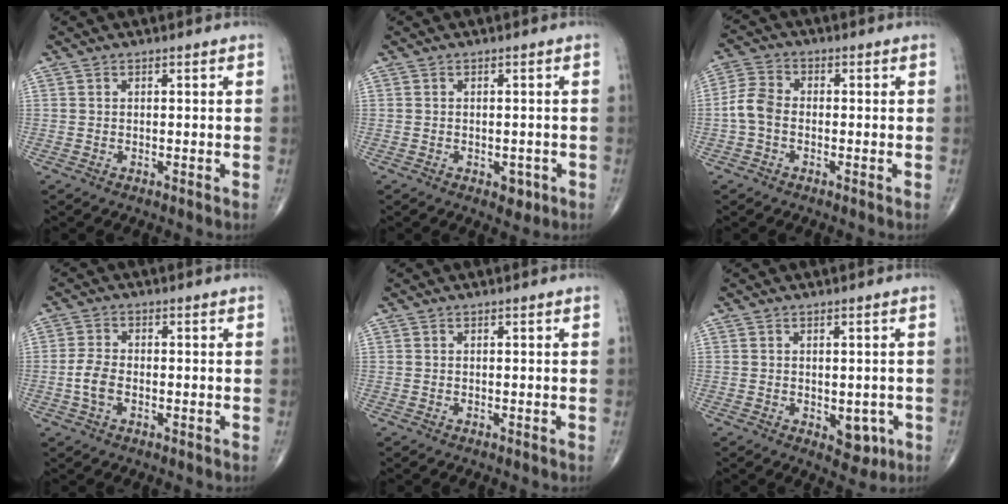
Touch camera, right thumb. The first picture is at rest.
{"total": 2.3, "force": [-0.9, 1.5, 1.5], "torque": [-0.006, 0.001, -0.007]}
{"total": 5.3, "force": [-1.1, 3.7, 3.6], "torque": [-0.074, 0.015, -0.033]}
{"total": 4.1, "force": [-0.9, 2.4, 3.2], "torque": [-0.072, 0.010, -0.020]}
{"total": 0.0}
{"total": 4.5, "force": [-1.1, 2.8, 3.3], "torque": [-0.014, -0.003, -0.006]}